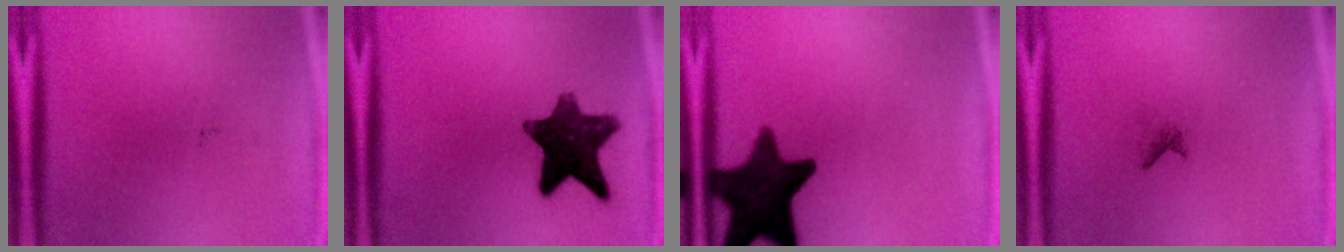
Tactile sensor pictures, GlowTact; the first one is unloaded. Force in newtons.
{"total": 12.6}
{"total": 15.2}
{"total": 0.6}